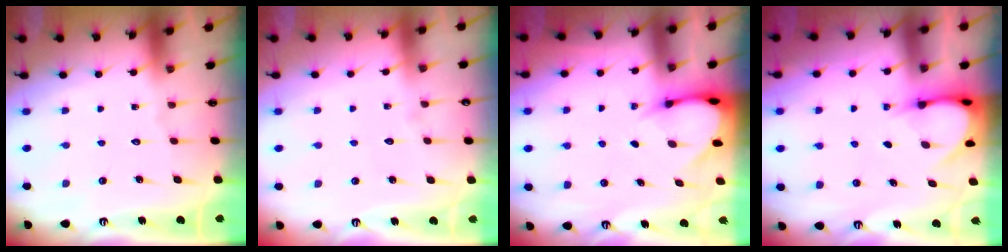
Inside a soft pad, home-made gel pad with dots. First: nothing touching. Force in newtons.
{"total": 1.8, "press": 1.8, "slide": 0.1}
{"total": 3.6, "press": 3.5, "slide": 0.3}
{"total": 4.3, "press": 4.3, "slide": 0.4}